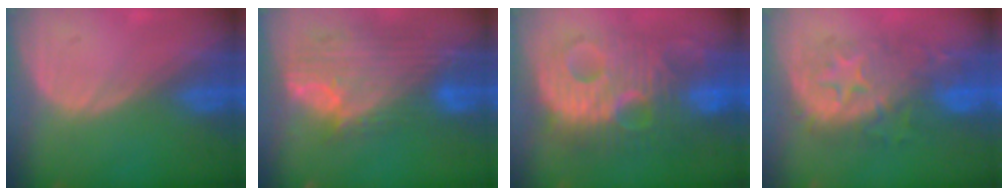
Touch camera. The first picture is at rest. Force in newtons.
{"total": 11.9, "press": 10.0, "slide": 6.4}
{"total": 13.3, "press": 13.2, "slide": 1.3}
{"total": 9.6, "press": 9.6, "slide": 0.5}